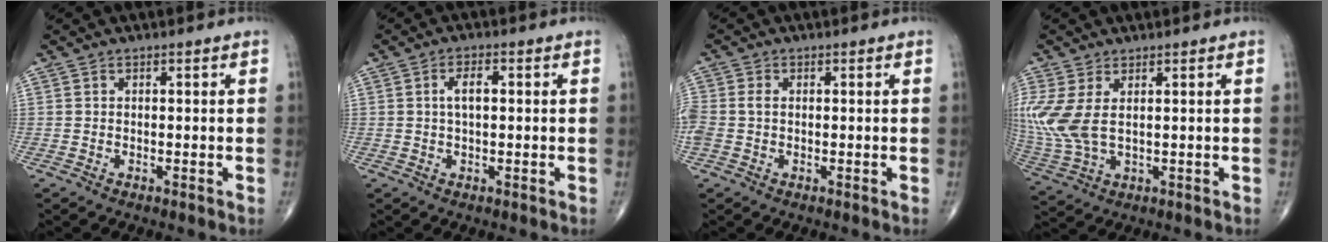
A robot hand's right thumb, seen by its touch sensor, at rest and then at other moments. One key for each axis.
{"total": 3.2, "fx": 0.4, "fy": 1.4, "fz": 2.9, "tx": -0.054, "ty": 0.005, "tz": 0.006}
{"total": 3.4, "fx": -0.2, "fy": 2.4, "fz": 2.5, "tx": -0.075, "ty": 0.006, "tz": -0.005}
{"total": 10.2, "fx": 1.9, "fy": 5.4, "fz": 8.4, "tx": -0.223, "ty": -0.002, "tz": 0.053}